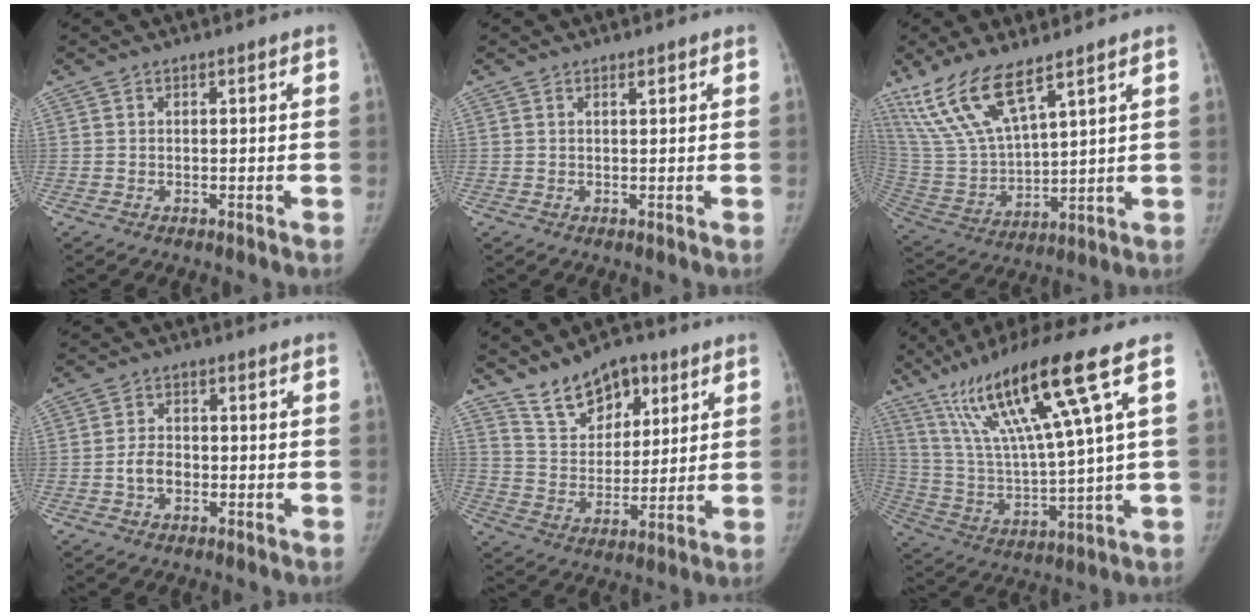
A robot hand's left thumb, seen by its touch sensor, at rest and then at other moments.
{"total": 0.9, "force": [0.6, 0.2, 0.7], "torque": [-0.009, -0.001, 0.009]}
{"total": 14.4, "force": [10.0, 4.3, 9.5], "torque": [-0.194, -0.041, 0.214]}
{"total": 4.0, "force": [-1.1, 2.8, 2.6], "torque": [-0.036, 0.014, -0.025]}
{"total": 11.9, "force": [7.7, 7.2, 5.6], "torque": [-0.058, -0.038, 0.139]}
{"total": 19.6, "force": [9.8, 0.9, 16.9], "torque": [-0.313, -0.032, 0.180]}